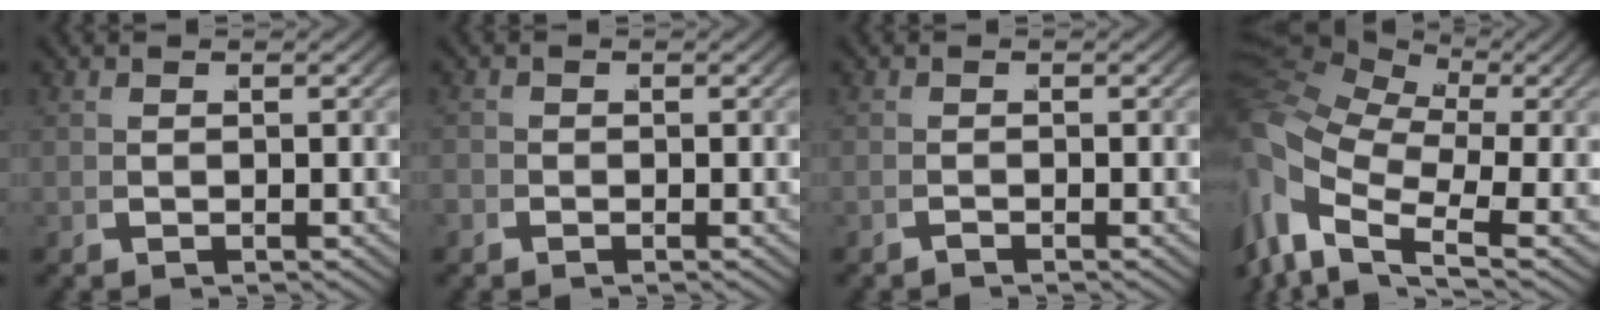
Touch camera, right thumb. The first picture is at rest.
{"total": 1.4, "force": [-0.6, 1.2, 0.2], "torque": [-0.003, 0.004, -0.020]}
{"total": 0.9, "force": [-0.5, -0.6, -0.6], "torque": [0.017, 0.006, -0.018]}
{"total": 9.1, "force": [-0.1, 6.5, 6.4], "torque": [-0.149, -0.027, 0.000]}